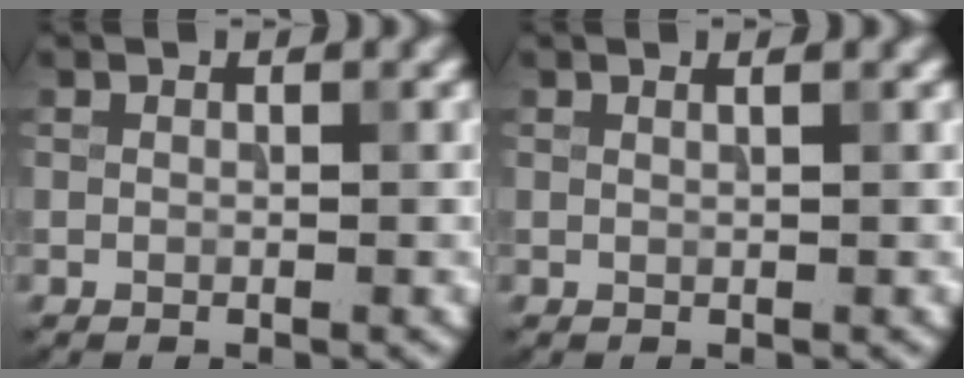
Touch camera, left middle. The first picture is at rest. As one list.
[{"total": 1.1, "force": [0.6, 0.5, 0.8], "torque": [-0.004, -0.001, -0.002]}]